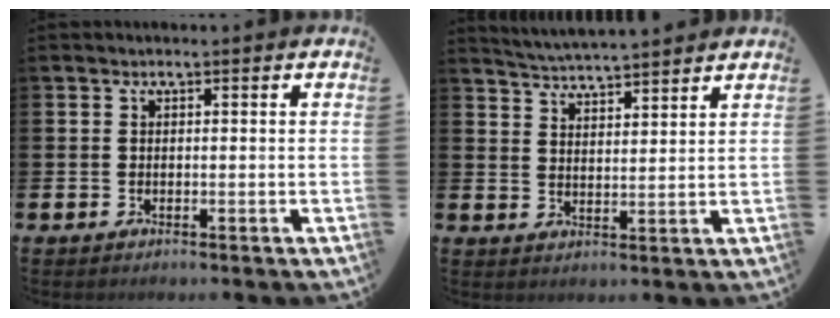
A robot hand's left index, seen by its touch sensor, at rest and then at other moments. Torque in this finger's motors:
{"motor_torque": [0.59, -0.62, 0.25, 0.12]}